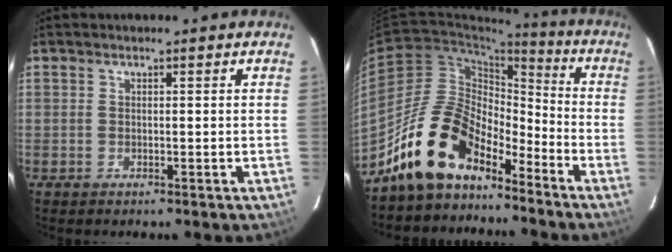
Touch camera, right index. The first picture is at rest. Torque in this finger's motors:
{"motor_torque": [1.13, -1.00, 1.05, 0.21]}